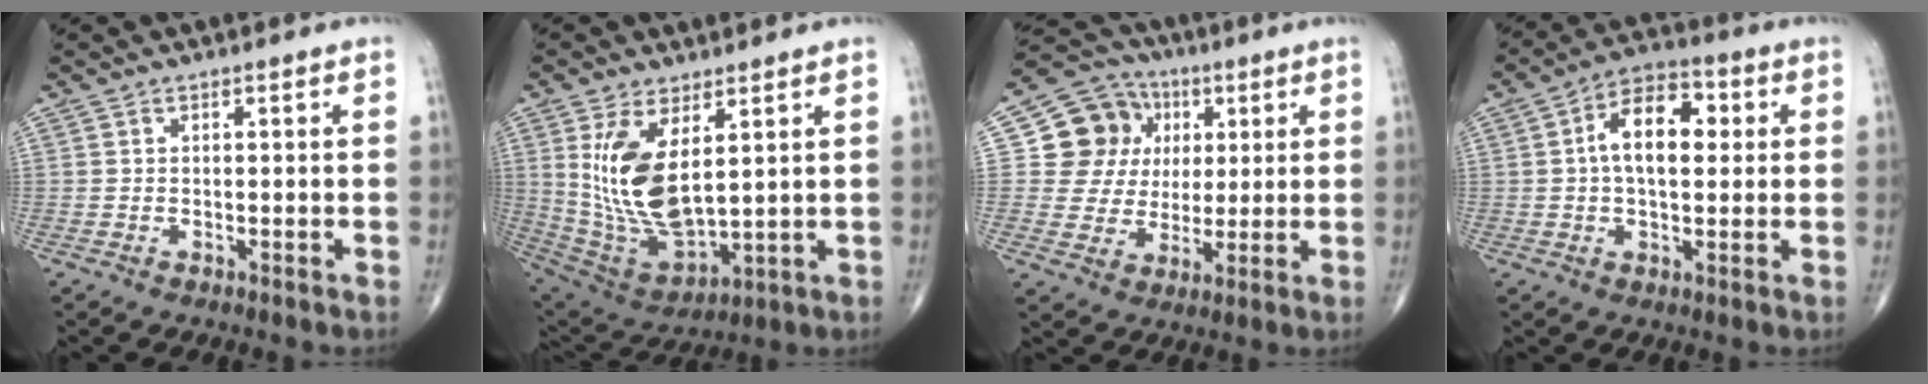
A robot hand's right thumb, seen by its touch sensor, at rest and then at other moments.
{"total": 15.1, "force": [3.9, 7.2, 12.7], "torque": [-0.238, -0.025, 0.101]}
{"total": 12.6, "force": [3.2, 11.6, 3.9], "torque": [-0.025, 0.006, 0.055]}
{"total": 11.2, "force": [1.7, 6.2, 9.1], "torque": [-0.139, 0.020, 0.021]}